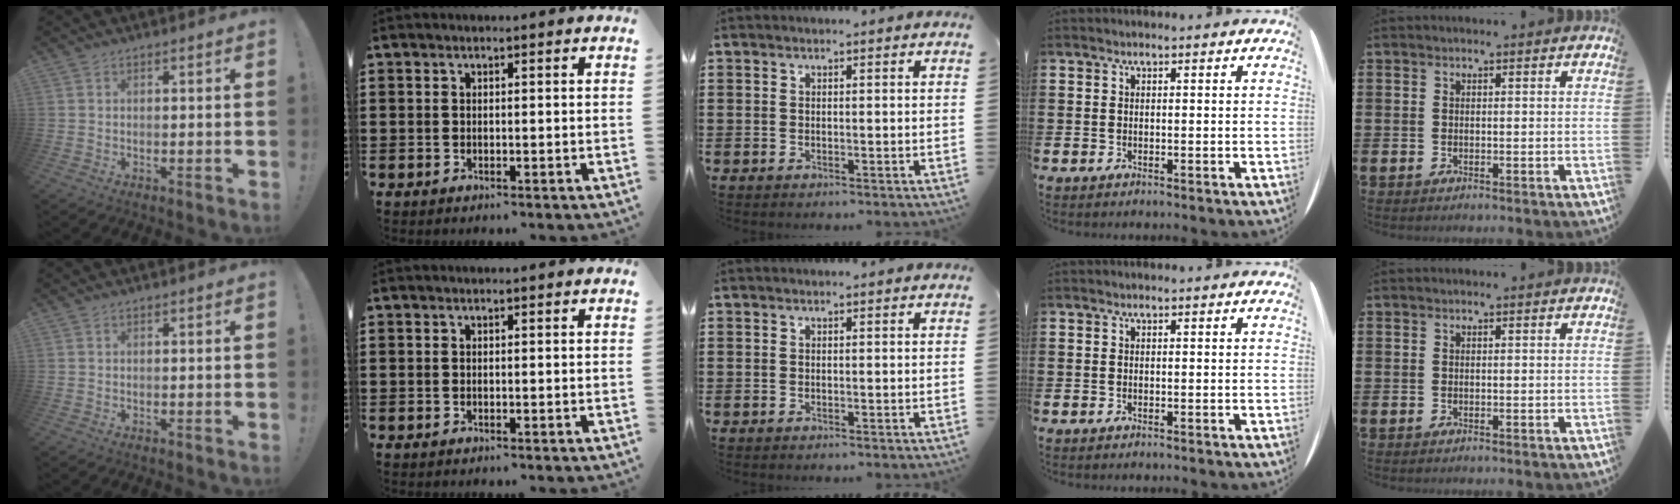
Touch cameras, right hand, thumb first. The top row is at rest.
{}